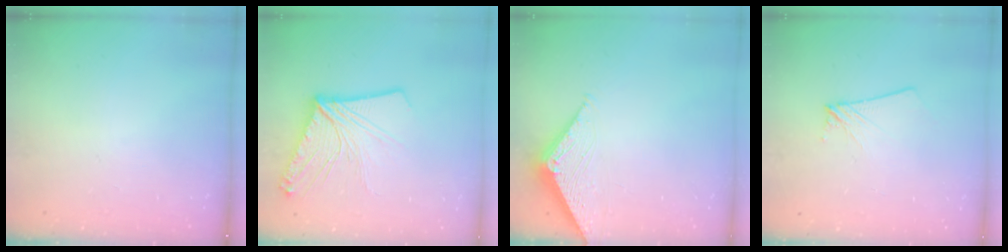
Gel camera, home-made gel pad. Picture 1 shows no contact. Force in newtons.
{"total": 16.4, "press": 16.2, "slide": 2.2}
{"total": 4.0, "press": 3.9, "slide": 0.5}
{"total": 2.6, "press": 2.6, "slide": 0.2}